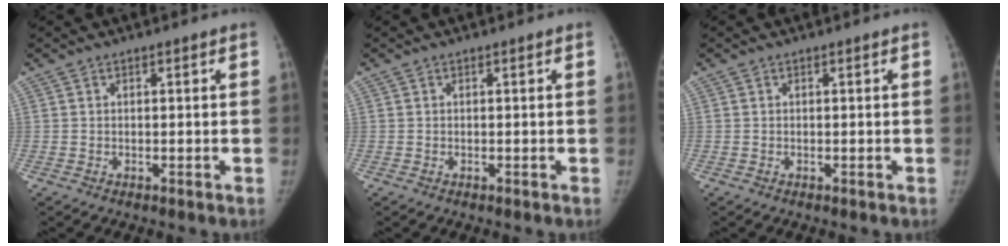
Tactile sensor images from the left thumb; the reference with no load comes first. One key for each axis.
{"total": 0.0}
{"total": 0.0}